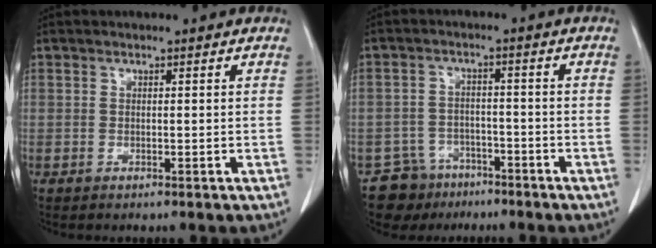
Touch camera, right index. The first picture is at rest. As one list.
[{"total": 6.3, "force": [-4.5, 4.4, -0.4], "torque": [0.013, 0.017, -0.070]}]